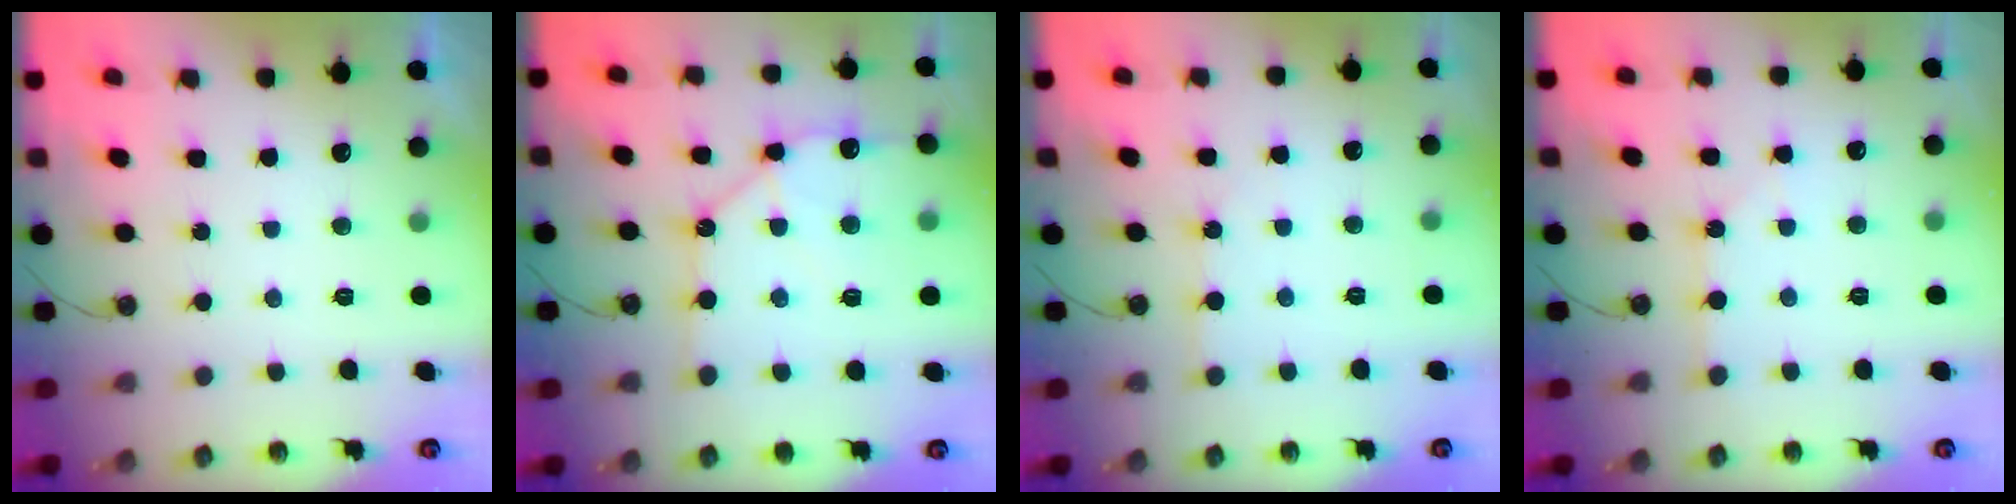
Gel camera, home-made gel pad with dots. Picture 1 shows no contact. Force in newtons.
{"total": 12.2, "press": 12.1, "slide": 1.6}
{"total": 3.3, "press": 3.3, "slide": 0.4}
{"total": 0.7, "press": 0.7, "slide": 0.1}